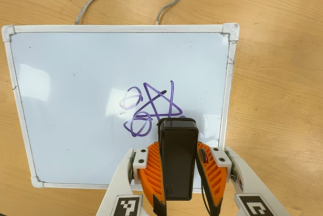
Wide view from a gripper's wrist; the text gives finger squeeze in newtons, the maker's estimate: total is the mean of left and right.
{"total": 4.5, "left": 3.1, "right": 6.0}